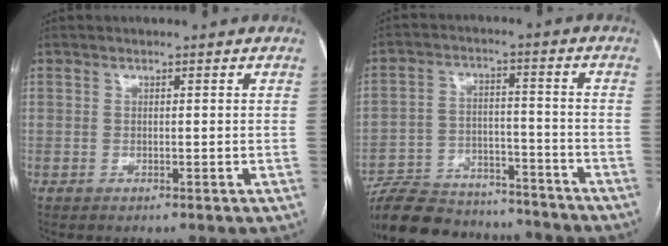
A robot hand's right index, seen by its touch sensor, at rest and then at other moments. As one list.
[{"total": 18.7, "force": [-16.9, 5.8, 5.5], "torque": [-0.127, 0.009, -0.254]}]